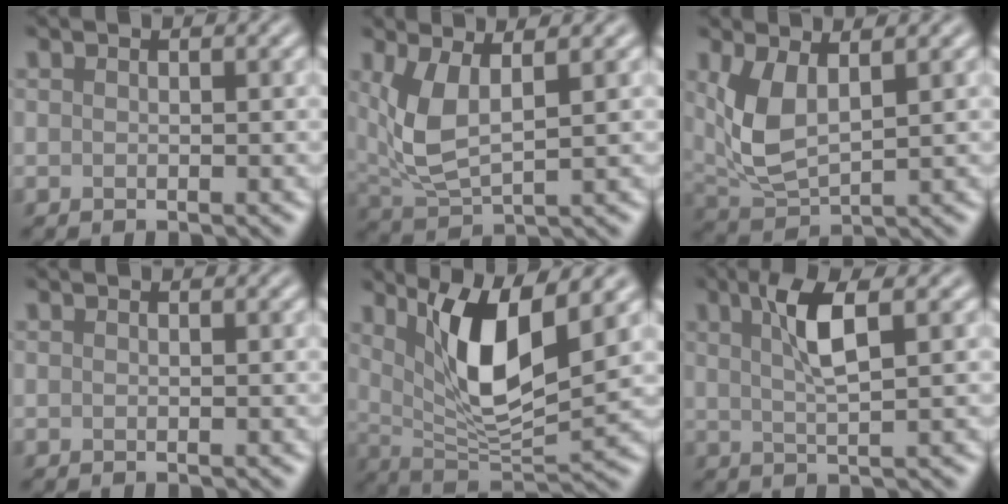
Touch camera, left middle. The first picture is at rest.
{"total": 4.8, "force": [1.4, 2.0, 4.2], "torque": [-0.103, -0.005, 0.035]}
{"total": 4.7, "force": [1.5, 2.2, 3.9], "torque": [-0.096, -0.004, 0.036]}
{"total": 0.0}
{"total": 8.1, "force": [3.4, 2.5, 6.9], "torque": [-0.125, -0.016, 0.062]}
{"total": 4.3, "force": [1.7, 0.9, 3.8], "torque": [-0.075, 0.005, 0.031]}